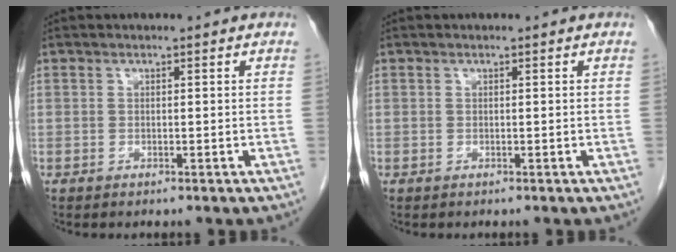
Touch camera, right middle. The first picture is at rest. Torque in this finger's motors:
{"motor_torque": [0.00, 0.00, 0.00, 0.00]}